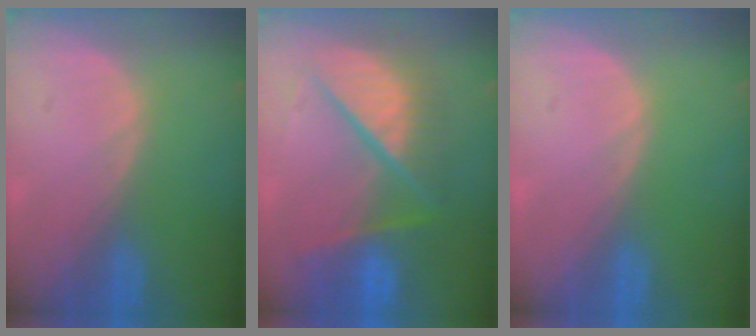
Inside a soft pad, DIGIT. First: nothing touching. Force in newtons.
{"total": 10.4, "press": 10.3, "slide": 1.2}
{"total": 0.0}